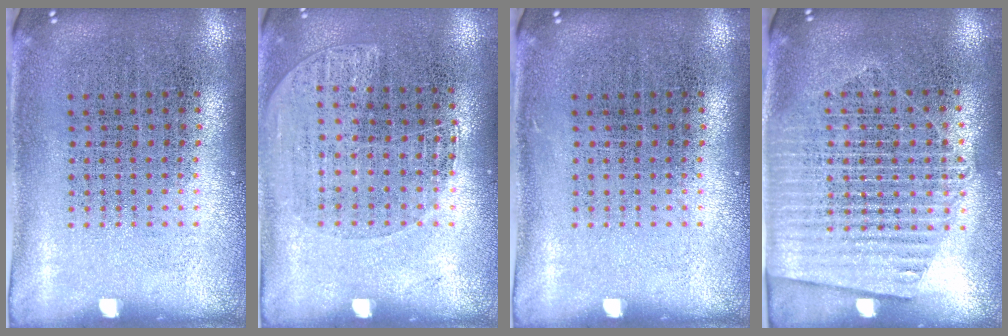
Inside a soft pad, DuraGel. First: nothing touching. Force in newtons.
{"total": 1.1, "press": 1.0, "slide": 0.5}
{"total": 0.0}
{"total": 1.6, "press": 1.5, "slide": 0.6}